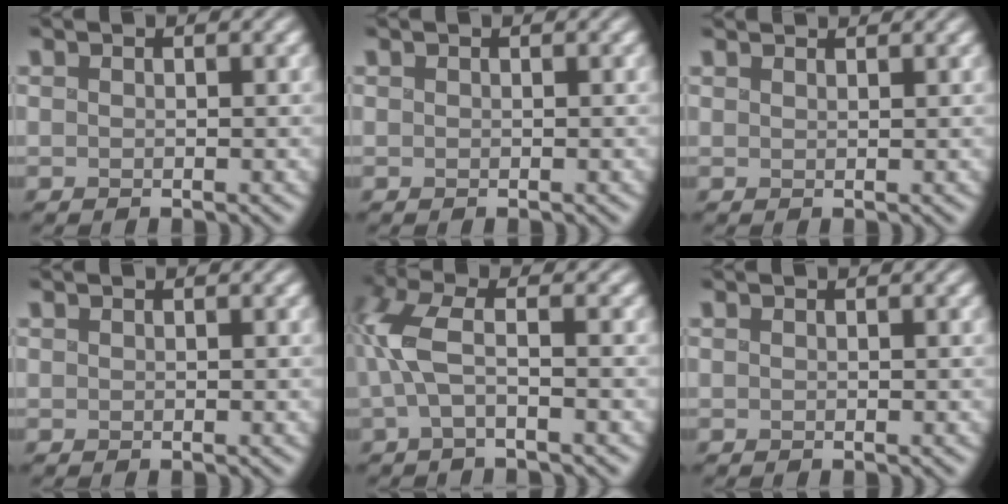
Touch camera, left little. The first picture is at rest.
{"total": 0.0}
{"total": 1.5, "force": [1.5, 0.1, 0.3], "torque": [-0.003, 0.004, 0.021]}
{"total": 0.0}
{"total": 5.2, "force": [-0.3, 1.9, 4.8], "torque": [-0.115, 0.007, -0.014]}
{"total": 0.0}